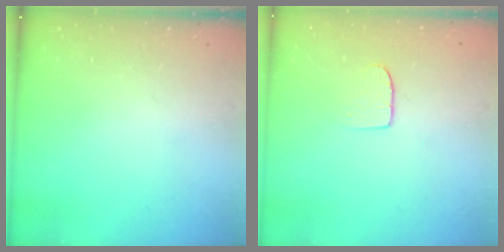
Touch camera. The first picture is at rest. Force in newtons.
{"total": 5.1, "press": 5.1, "slide": 0.4}